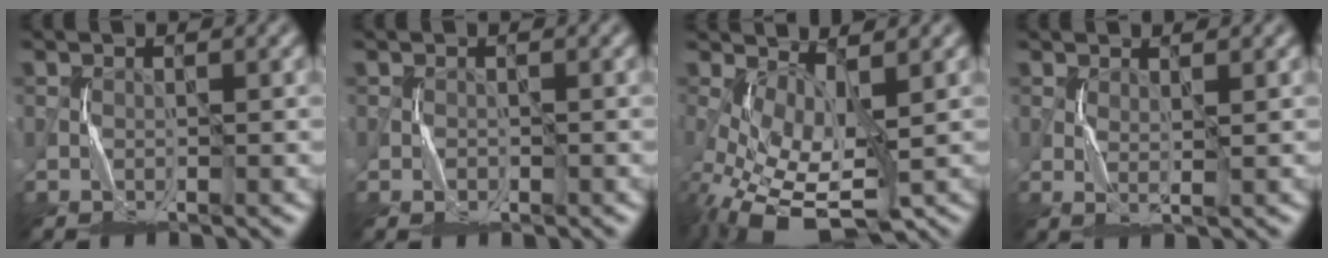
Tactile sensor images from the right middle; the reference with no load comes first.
{"total": 0.5, "force": [-0.2, 0.4, 0.2], "torque": [-0.001, 0.001, -0.004]}
{"total": 8.2, "force": [-3.0, 3.0, 7.0], "torque": [-0.144, -0.005, -0.056]}
{"total": 1.2, "force": [0.6, 0.1, 1.0], "torque": [-0.022, -0.003, 0.015]}